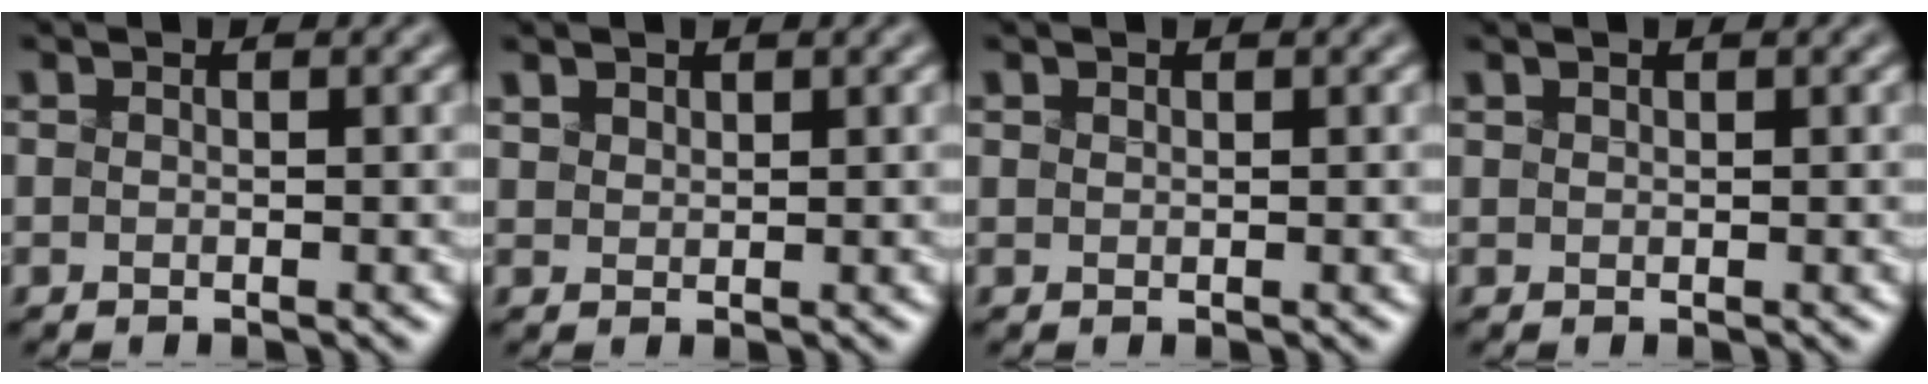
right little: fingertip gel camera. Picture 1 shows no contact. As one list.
[{"total": 2.5, "force": [1.6, 1.6, 1.1], "torque": [-0.045, 0.010, 0.041]}, {"total": 0.9, "force": [0.6, 0.6, 0.3], "torque": [-0.017, 0.007, 0.017]}, {"total": 1.4, "force": [0.9, 0.8, 0.6], "torque": [-0.028, 0.011, 0.020]}]